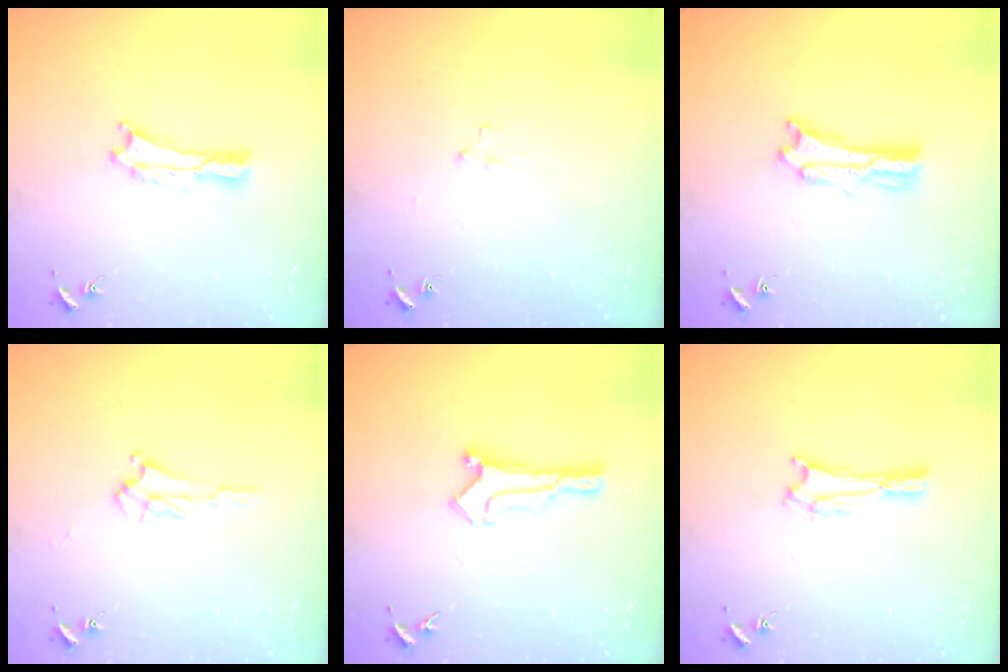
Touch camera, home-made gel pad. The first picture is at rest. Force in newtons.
{"total": 2.2, "press": 2.2, "slide": 0.2}
{"total": 2.5, "press": 2.5, "slide": 0.1}
{"total": 2.4, "press": 2.4, "slide": 0.4}
{"total": 0.6, "press": 0.6, "slide": 0.0}
{"total": 1.7, "press": 1.7, "slide": 0.3}